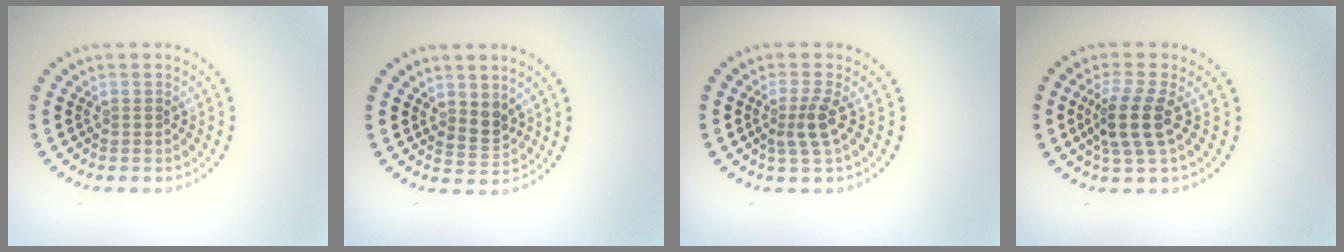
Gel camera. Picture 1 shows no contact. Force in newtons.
{"total": 2.0, "press": 1.7, "slide": 1.1}
{"total": 2.4, "press": 1.8, "slide": 1.6}
{"total": 3.7, "press": 3.0, "slide": 2.2}